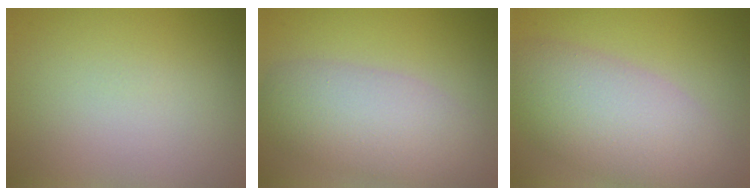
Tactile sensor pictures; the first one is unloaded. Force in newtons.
{"total": 6.3, "press": 6.3, "slide": 0.4}
{"total": 8.3, "press": 8.2, "slide": 0.7}